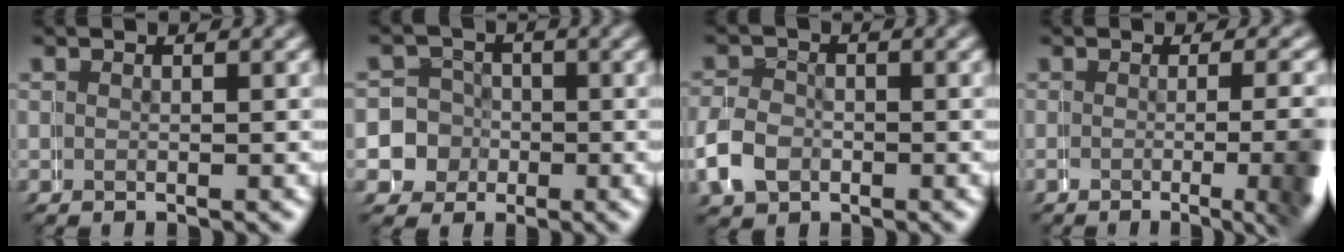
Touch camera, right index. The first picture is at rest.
{"total": 10.4, "force": [-2.5, 10.0, 1.5], "torque": [-0.074, -0.028, -0.052]}
{"total": 3.7, "force": [-1.2, 3.2, 1.4], "torque": [-0.048, 0.000, -0.021]}
{"total": 8.2, "force": [-2.6, 2.7, 7.2], "torque": [-0.063, -0.001, -0.042]}